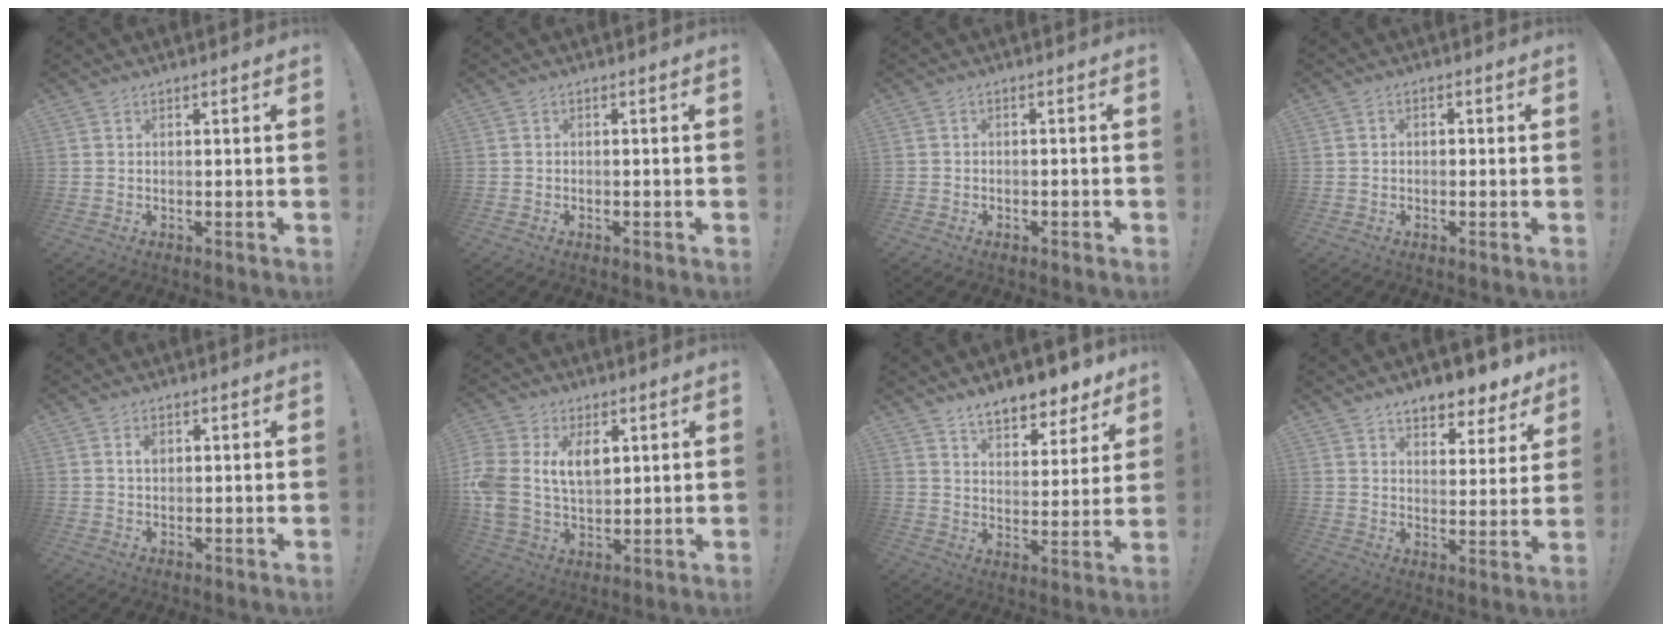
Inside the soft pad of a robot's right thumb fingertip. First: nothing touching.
{"total": 0.8, "force": [-0.7, 0.3, 0.1], "torque": [0.001, 0.001, -0.012]}
{"total": 1.6, "force": [-1.2, 0.9, 0.4], "torque": [-0.003, 0.004, -0.022]}
{"total": 1.4, "force": [-0.9, 0.9, 0.6], "torque": [-0.008, 0.005, -0.017]}
{"total": 2.1, "force": [0.6, 1.4, 1.5], "torque": [-0.015, -0.002, 0.006]}
{"total": 12.3, "force": [3.7, 8.9, 7.6], "torque": [-0.151, -0.013, 0.071]}
{"total": 10.6, "force": [8.6, 4.2, 4.6], "torque": [-0.060, -0.065, 0.153]}
{"total": 8.9, "force": [7.4, 3.3, 3.7], "torque": [-0.048, -0.056, 0.132]}